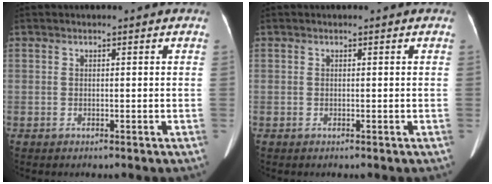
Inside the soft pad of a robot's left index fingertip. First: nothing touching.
{"total": 0.0}